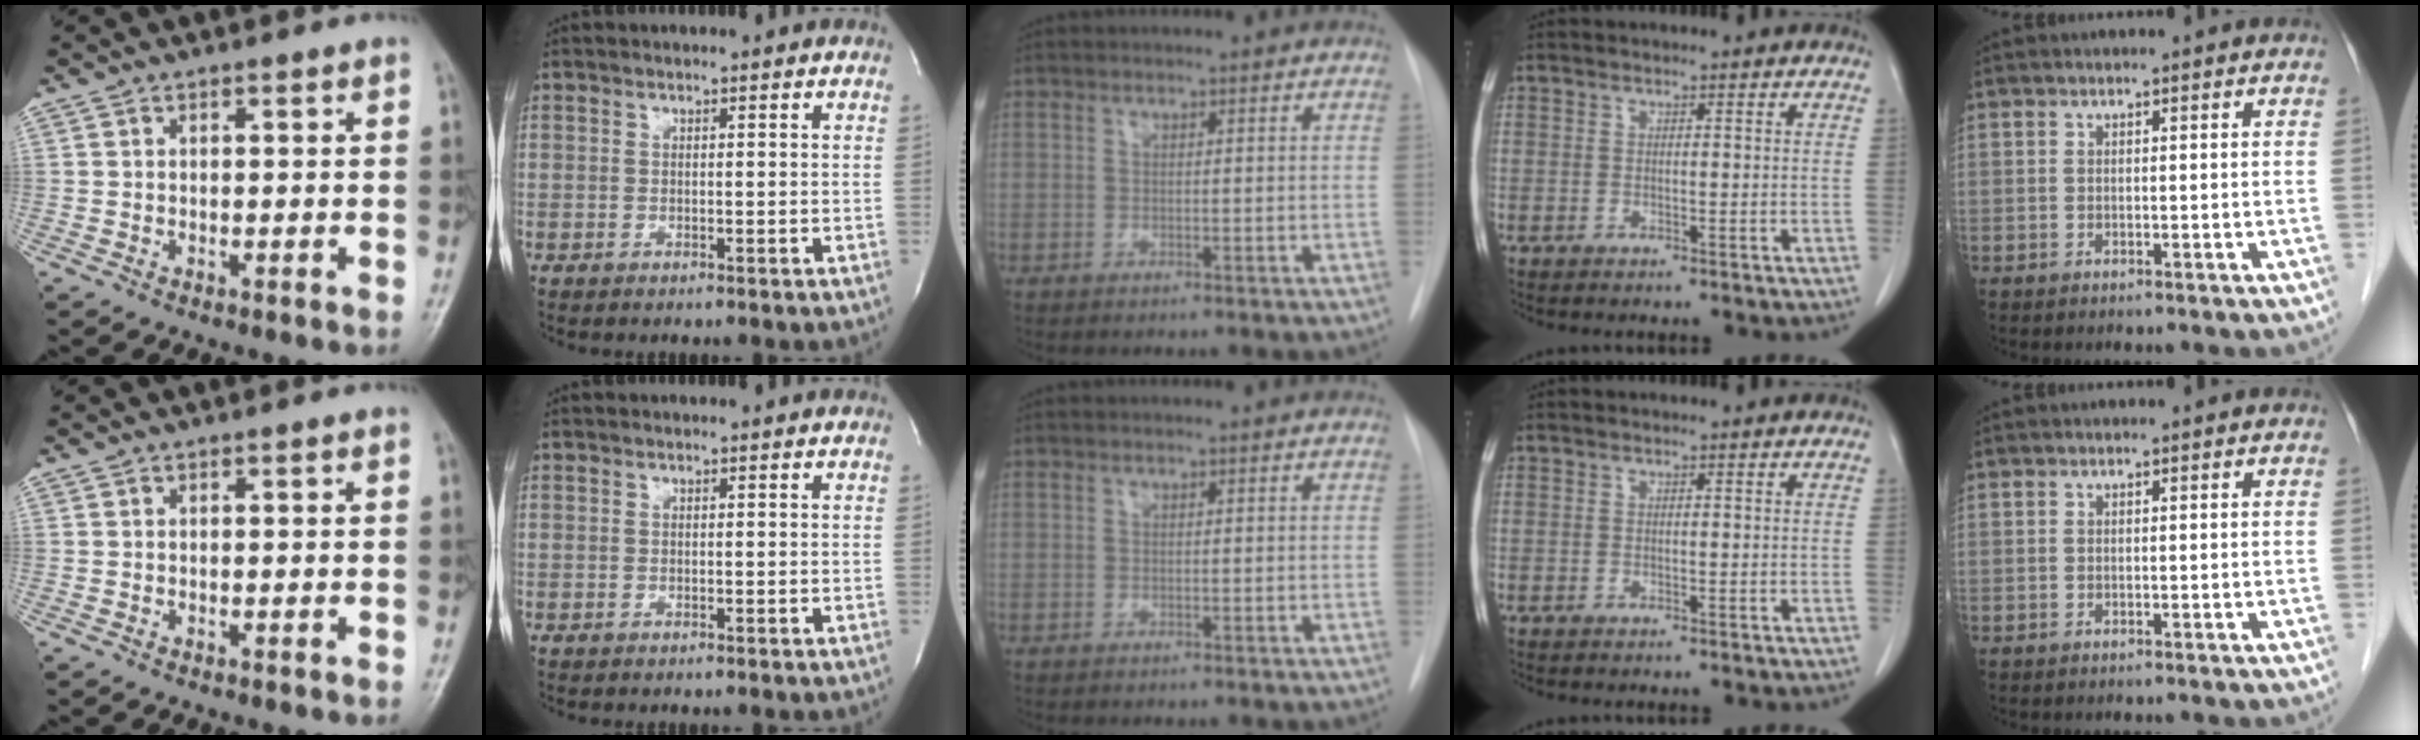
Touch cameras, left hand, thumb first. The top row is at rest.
{}